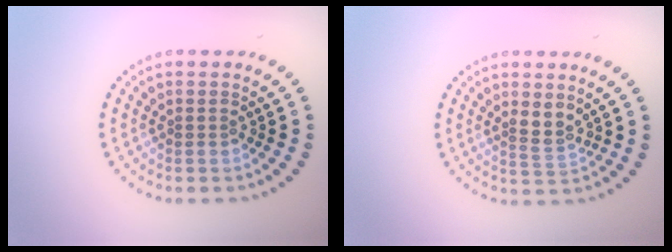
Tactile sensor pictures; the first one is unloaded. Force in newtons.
{"total": 1.7, "press": 1.5, "slide": 0.9}